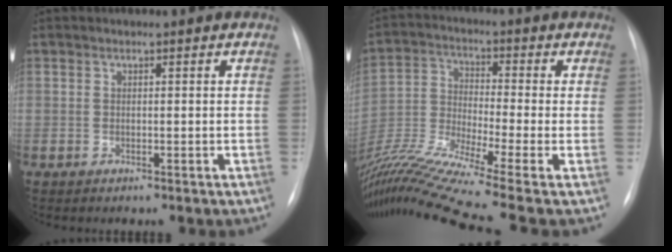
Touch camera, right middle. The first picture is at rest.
{"total": 17.0, "force": [-13.5, -2.5, 9.9], "torque": [-0.215, -0.016, -0.245]}